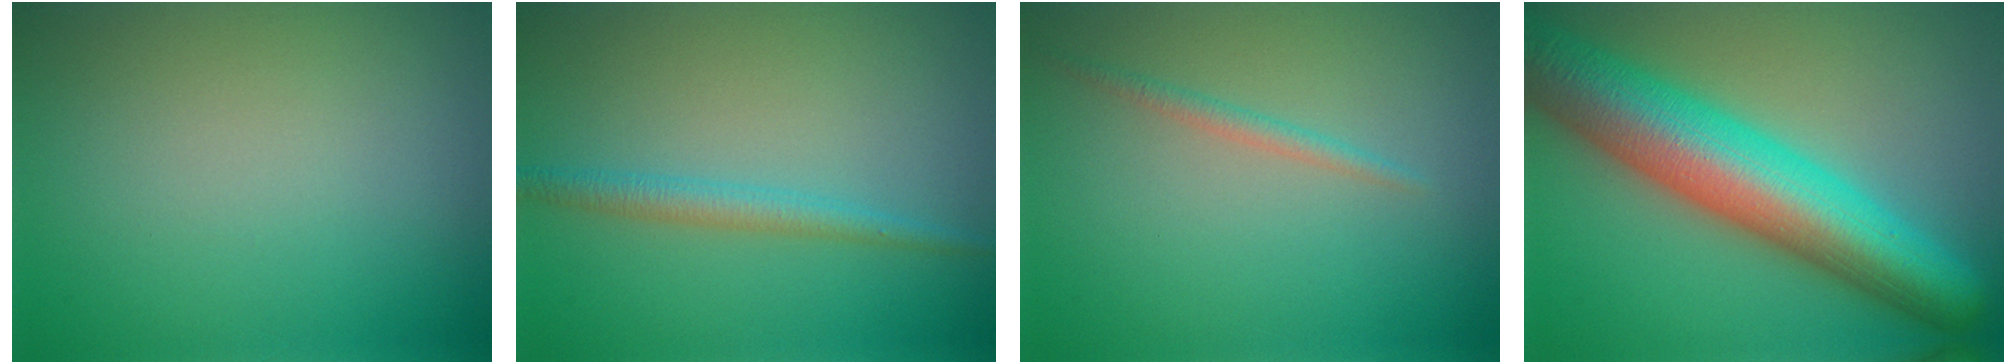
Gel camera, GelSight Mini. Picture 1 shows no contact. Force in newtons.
{"total": 2.1, "press": 2.1, "slide": 0.1}
{"total": 1.2, "press": 1.2, "slide": 0.0}
{"total": 12.1, "press": 12.1, "slide": 0.3}